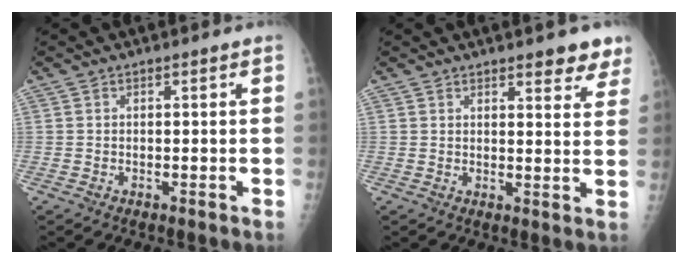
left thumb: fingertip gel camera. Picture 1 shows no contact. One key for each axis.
{"total": 6.0, "fx": 4.5, "fy": 2.1, "fz": 3.4, "tx": -0.012, "ty": -0.022, "tz": 0.049}